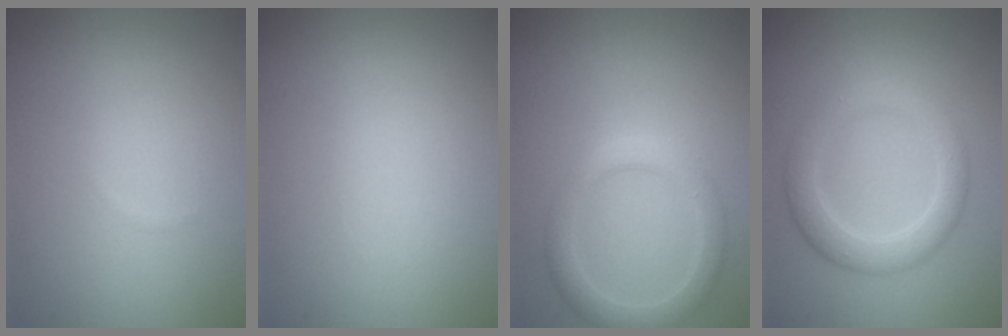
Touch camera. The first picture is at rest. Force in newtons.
{"total": 0.0}
{"total": 3.0, "press": 3.0, "slide": 0.2}
{"total": 3.5, "press": 3.5, "slide": 0.1}